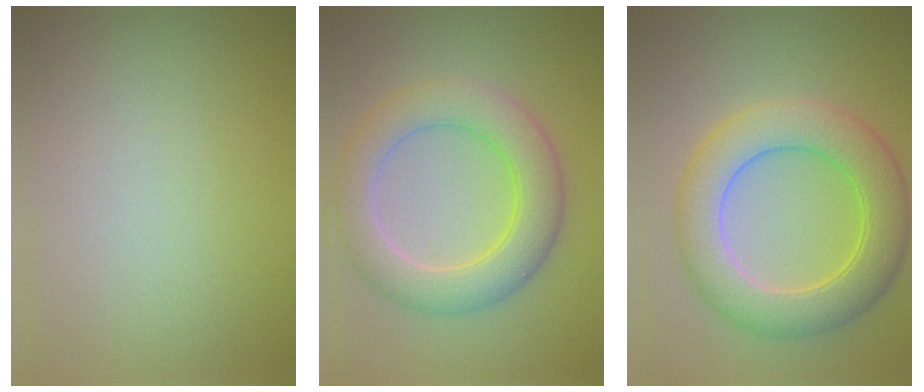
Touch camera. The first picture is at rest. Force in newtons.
{"total": 6.1, "press": 6.1, "slide": 0.4}
{"total": 7.3, "press": 7.3, "slide": 0.2}